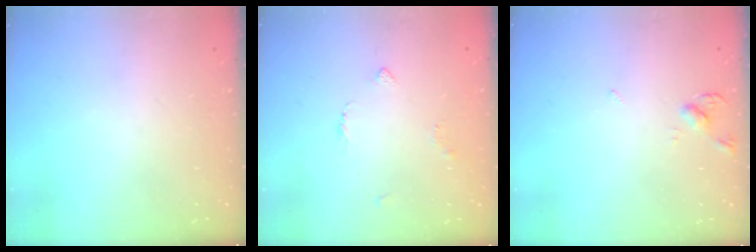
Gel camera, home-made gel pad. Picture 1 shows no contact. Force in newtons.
{"total": 2.8, "press": 2.7, "slide": 0.7}
{"total": 4.0, "press": 3.9, "slide": 0.8}